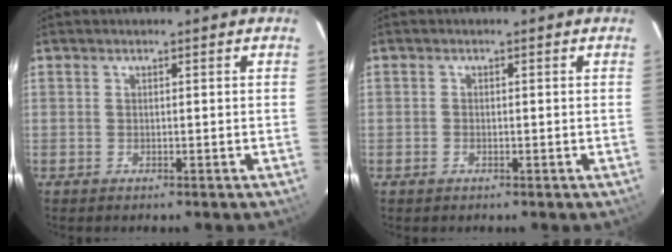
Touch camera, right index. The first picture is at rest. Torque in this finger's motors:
{"motor_torque": [0.06, 0.02, 0.01, -0.04]}